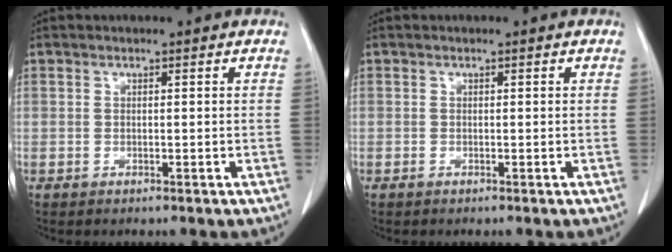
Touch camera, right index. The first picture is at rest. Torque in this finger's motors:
{"motor_torque": [0.10, -0.06, 0.03, 0.00]}